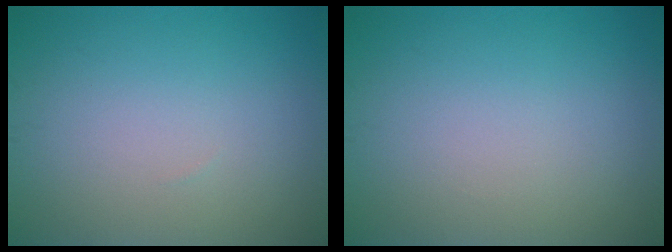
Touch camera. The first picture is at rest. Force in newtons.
{"total": 0.0}